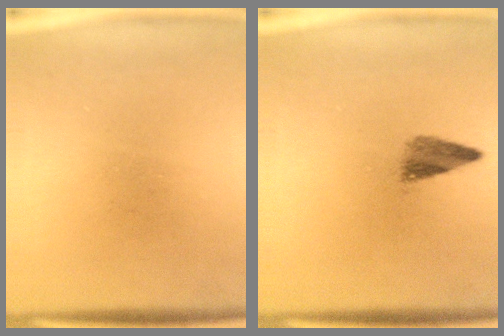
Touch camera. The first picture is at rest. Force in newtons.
{"total": 2.9}